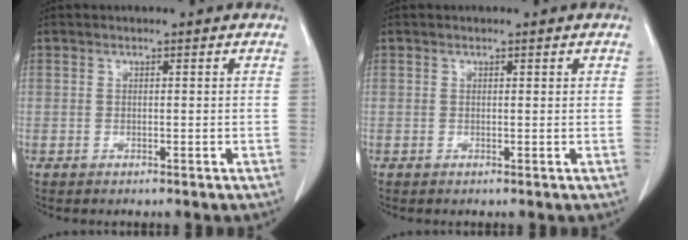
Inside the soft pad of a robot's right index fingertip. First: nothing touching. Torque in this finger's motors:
{"motor_torque": [-0.16, 0.12, -0.05, -0.01]}